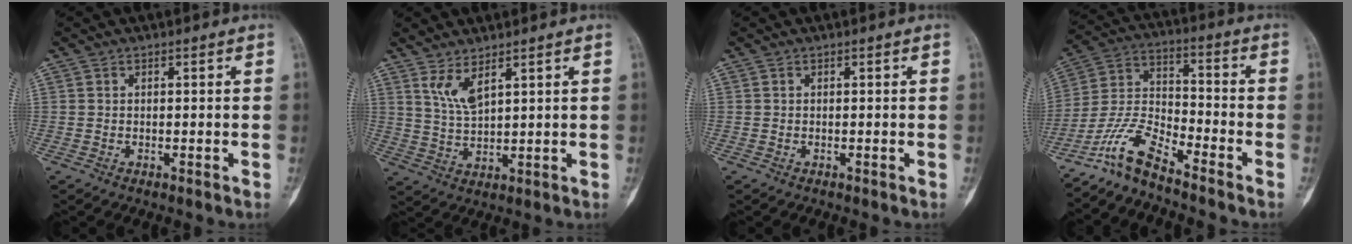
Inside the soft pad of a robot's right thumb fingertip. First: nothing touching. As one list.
[{"total": 4.9, "force": [3.0, 1.3, 3.6], "torque": [-0.076, -0.027, 0.071]}, {"total": 0.0}, {"total": 9.0, "force": [-7.7, 1.5, 4.3], "torque": [-0.100, 0.065, -0.161]}]